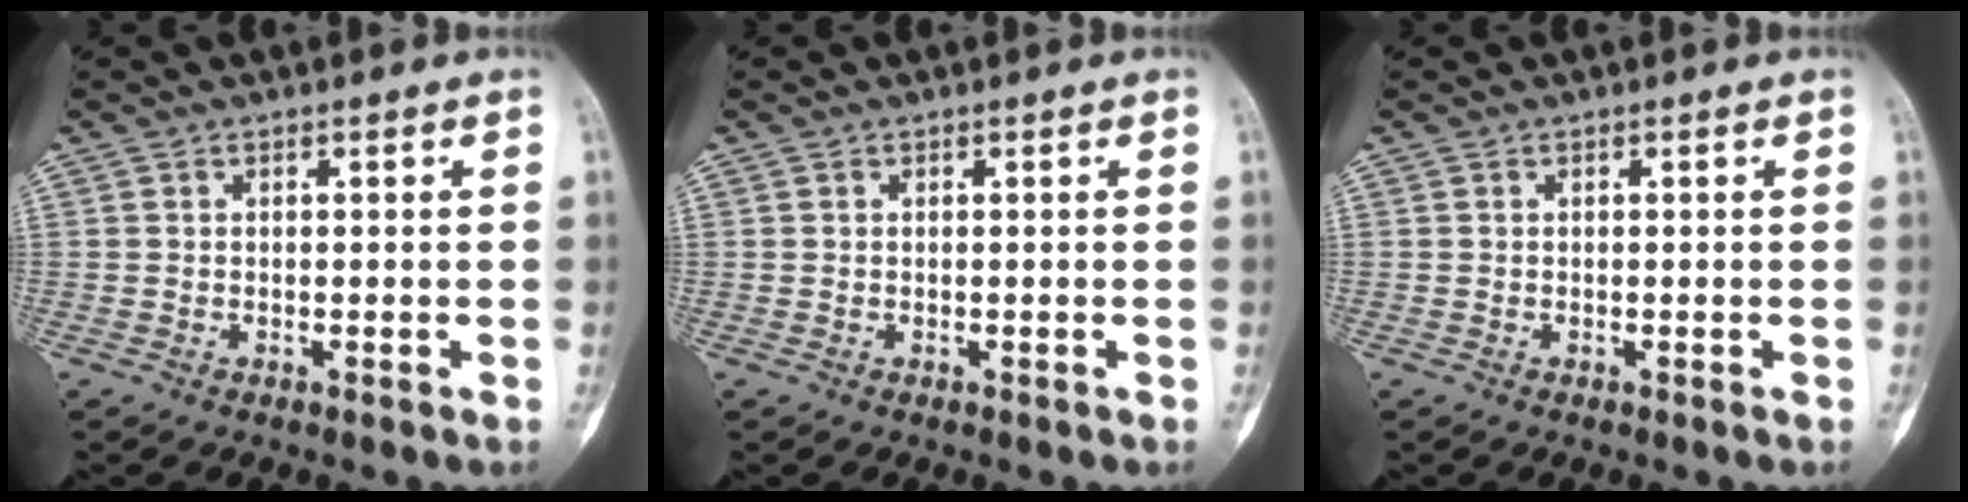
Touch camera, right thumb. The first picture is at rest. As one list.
[{"total": 0.0}, {"total": 0.0}]